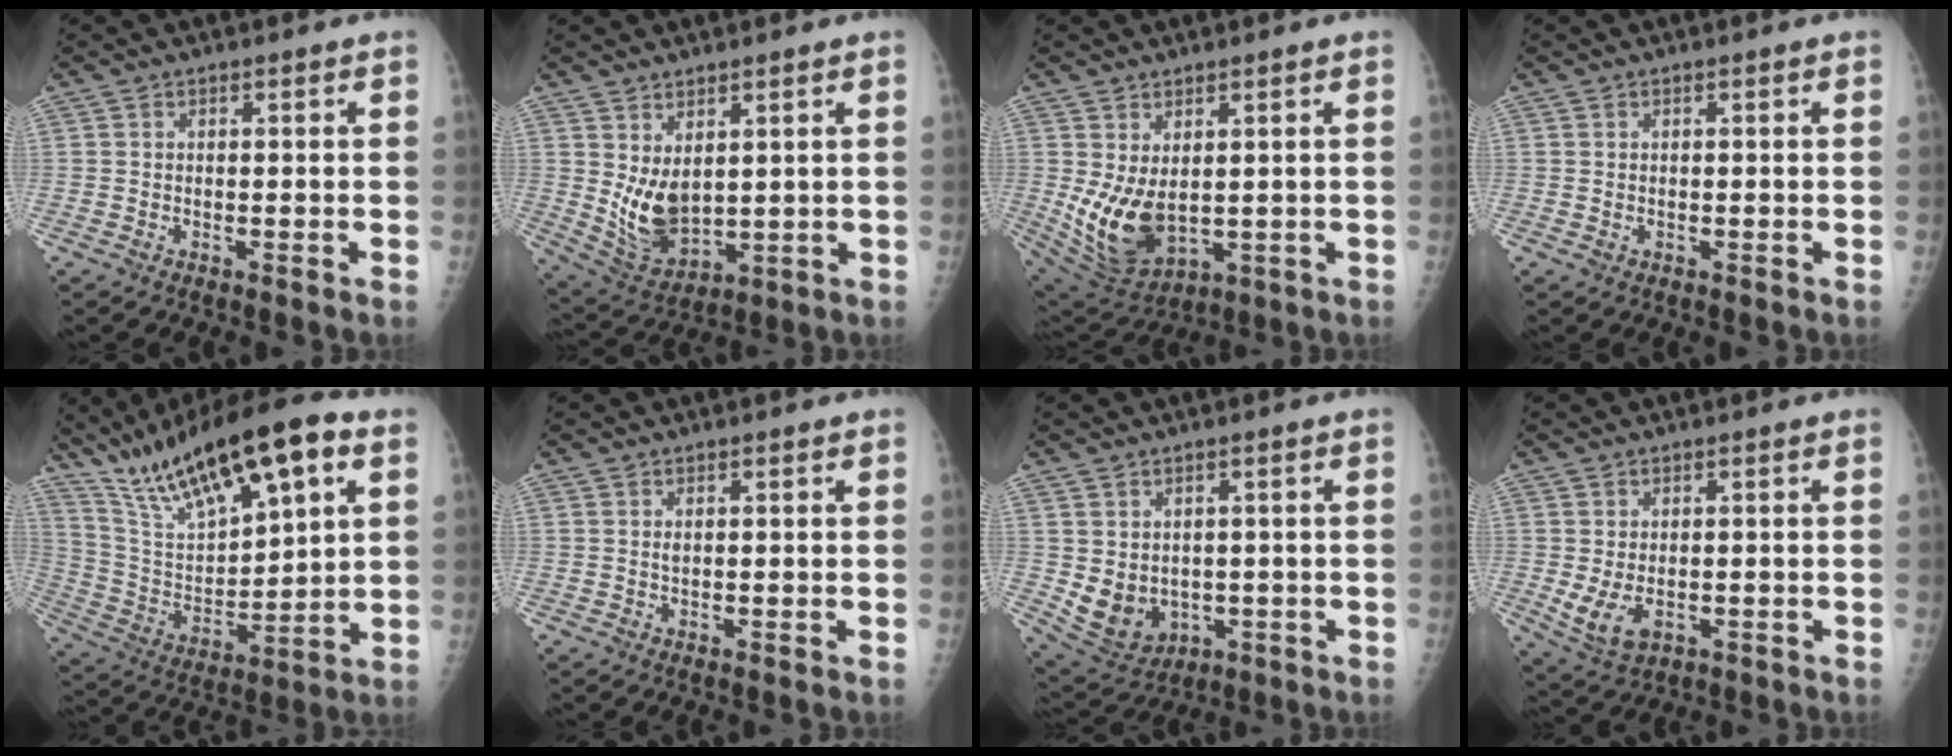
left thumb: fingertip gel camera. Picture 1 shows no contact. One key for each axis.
{"total": 9.2, "fx": 2.1, "fy": 5.4, "fz": 7.1, "tx": -0.111, "ty": -0.031, "tz": 0.061}
{"total": 10.8, "fx": 0.6, "fy": 6.6, "fz": 8.6, "tx": -0.148, "ty": -0.025, "tz": 0.038}
{"total": 0.8, "fx": 0.1, "fy": 0.6, "fz": 0.5, "tx": -0.008, "ty": -0.002, "tz": 0.005}
{"total": 23.7, "fx": 13.9, "fy": 7.9, "fz": 17.5, "tx": -0.277, "ty": -0.023, "tz": 0.254}
{"total": 1.1, "fx": 0.5, "fy": 0.5, "fz": 0.9, "tx": -0.014, "ty": 0.000, "tz": 0.010}
{"total": 8.9, "fx": -0.6, "fy": 7.2, "fz": 5.1, "tx": -0.074, "ty": -0.006, "tz": 0.018}
{"total": 5.9, "fx": -0.9, "fy": 3.7, "fz": 4.6, "tx": -0.081, "ty": -0.012, "tz": -0.003}